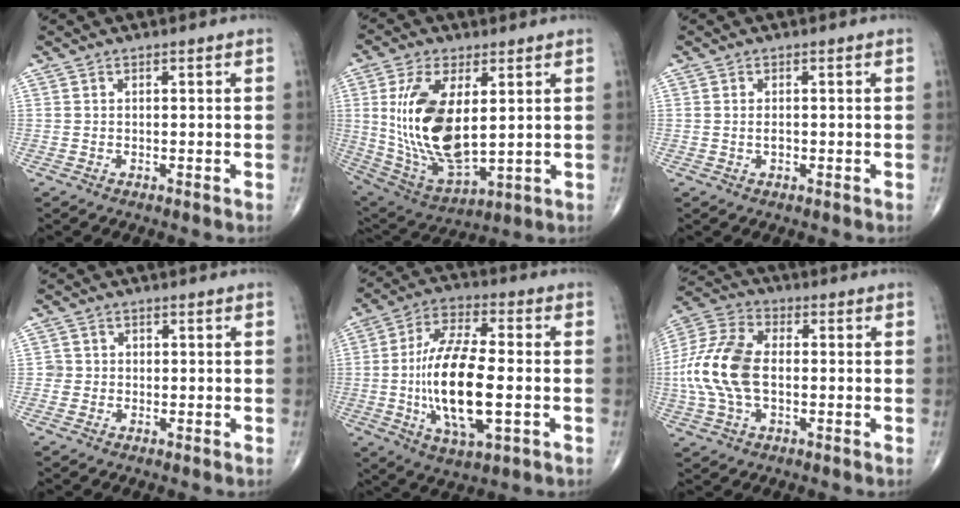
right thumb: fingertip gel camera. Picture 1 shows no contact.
{"total": 18.7, "force": [2.7, 9.0, 16.2], "torque": [-0.317, -0.023, 0.067]}
{"total": 1.2, "force": [-0.2, 0.7, 1.0], "torque": [-0.018, -0.001, -0.002]}
{"total": 1.8, "force": [-0.3, 1.8, 0.0], "torque": [0.014, 0.008, -0.009]}
{"total": 18.0, "force": [-2.5, 6.8, 16.5], "torque": [-0.318, 0.009, -0.043]}
{"total": 14.7, "force": [-1.0, 8.6, 11.9], "torque": [-0.263, 0.024, -0.022]}